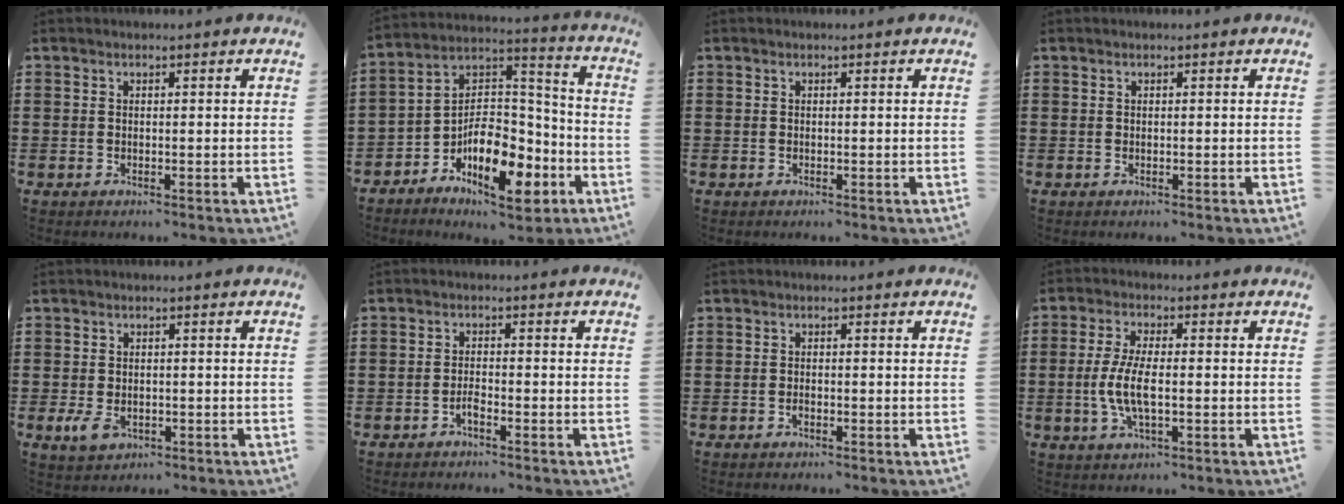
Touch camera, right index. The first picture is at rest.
{"total": 12.4, "force": [-6.1, 6.8, 8.4], "torque": [-0.132, 0.020, -0.109]}
{"total": 0.0}
{"total": 0.0}
{"total": 2.9, "force": [-1.0, 1.9, 2.1], "torque": [-0.052, -0.004, -0.021]}
{"total": 1.6, "force": [-1.3, 0.4, 1.0], "torque": [-0.021, -0.001, -0.023]}
{"total": 0.8, "force": [-0.5, 0.2, 0.5], "torque": [-0.013, -0.005, -0.009]}
{"total": 6.1, "force": [-1.0, 2.1, 5.7], "torque": [-0.134, -0.005, -0.028]}